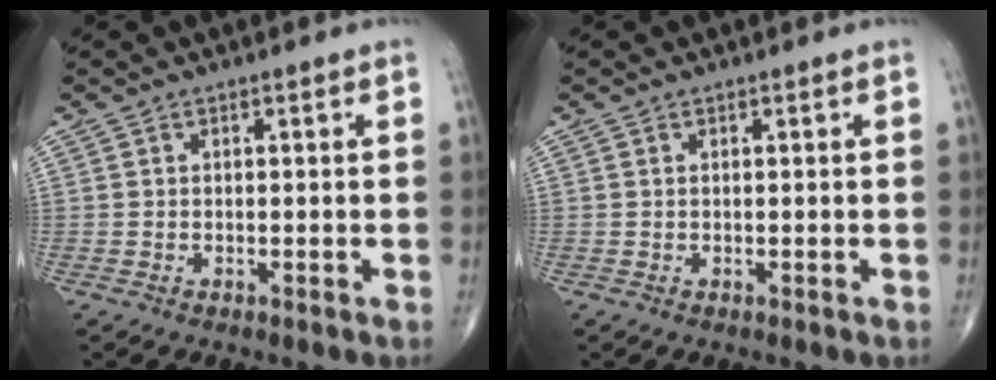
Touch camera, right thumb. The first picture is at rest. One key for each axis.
{"total": 0.0}